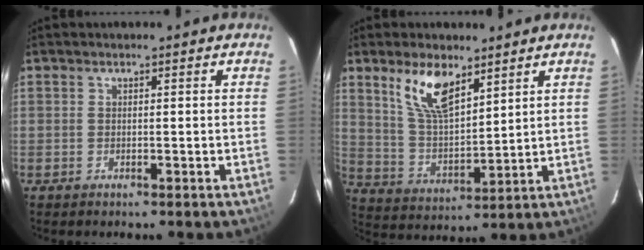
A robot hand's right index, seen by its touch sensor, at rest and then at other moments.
{"total": 10.7, "force": [6.6, 4.2, 7.2], "torque": [-0.137, 0.005, 0.136]}